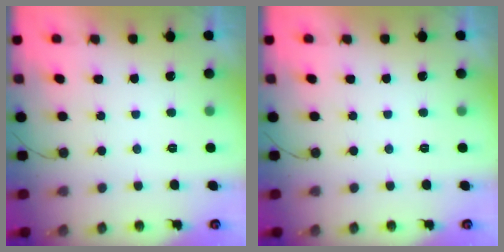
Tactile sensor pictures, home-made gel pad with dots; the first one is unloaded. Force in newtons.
{"total": 0.0}